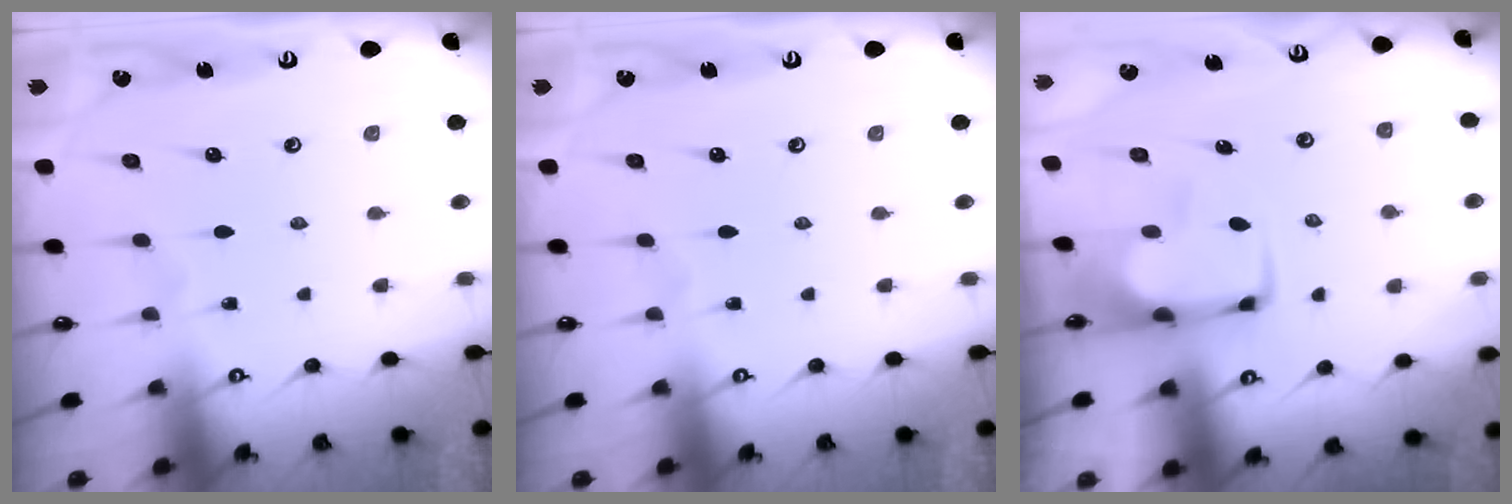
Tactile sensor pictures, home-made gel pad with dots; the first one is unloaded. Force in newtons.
{"total": 0.0}
{"total": 1.2, "press": 1.0, "slide": 0.6}